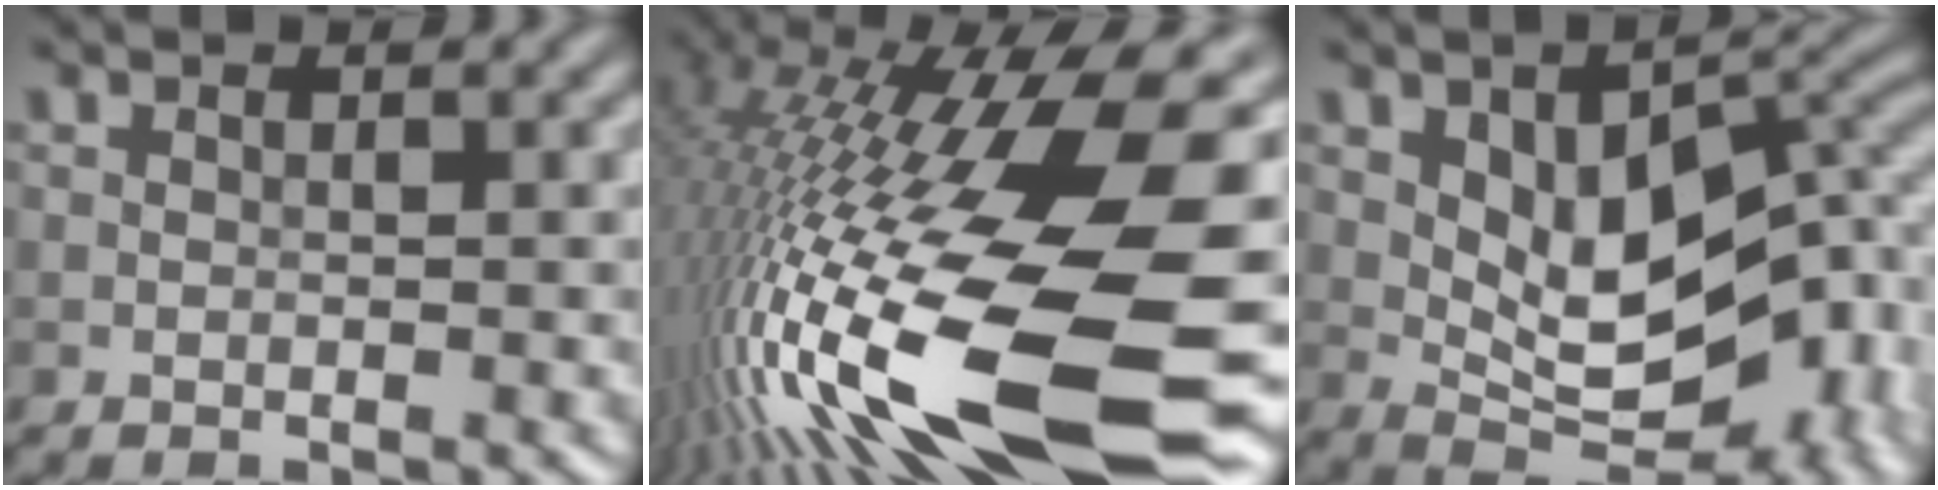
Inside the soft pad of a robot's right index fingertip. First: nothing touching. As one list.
[{"total": 20.2, "force": [-4.0, 5.2, 19.1], "torque": [-0.371, -0.004, -0.076]}, {"total": 13.0, "force": [-1.2, 7.1, 10.9], "torque": [-0.153, 0.004, -0.023]}]